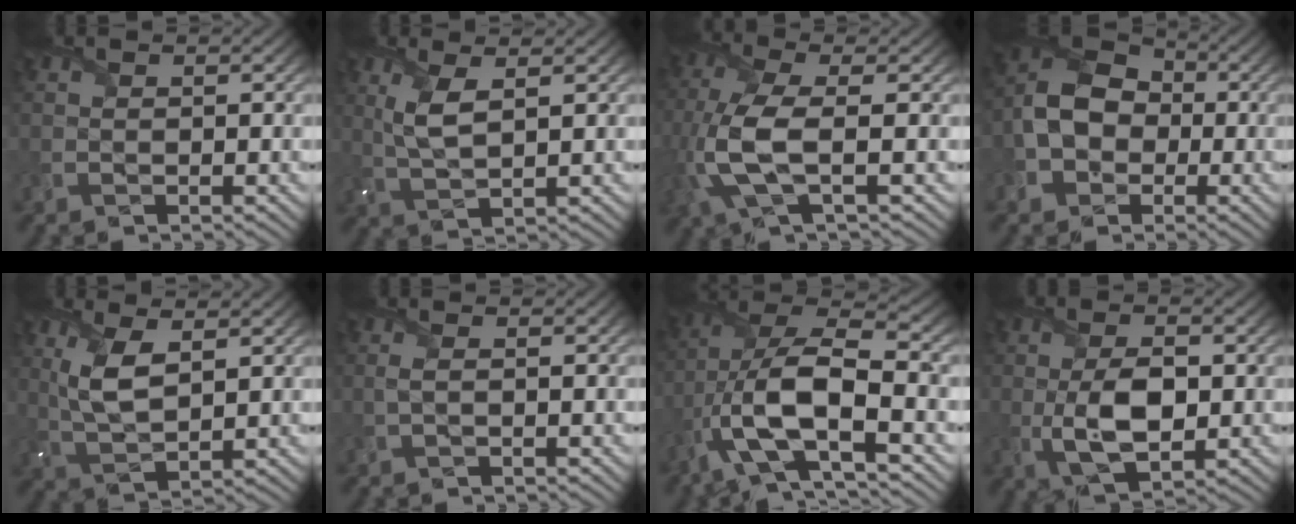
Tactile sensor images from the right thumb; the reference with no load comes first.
{"total": 4.3, "force": [1.6, 1.4, 3.7], "torque": [-0.095, -0.002, 0.034]}
{"total": 7.7, "force": [-1.2, 2.8, 7.1], "torque": [-0.183, 0.003, -0.030]}
{"total": 8.7, "force": [-1.6, 6.9, 5.0], "torque": [-0.105, -0.005, -0.043]}
{"total": 6.0, "force": [2.2, 2.5, 5.0], "torque": [-0.120, -0.004, 0.049]}
{"total": 1.2, "force": [0.0, 0.3, 1.1], "torque": [-0.026, 0.004, -0.003]}
{"total": 14.2, "force": [-4.9, 5.6, 12.1], "torque": [-0.272, -0.015, -0.091]}
{"total": 7.1, "force": [-0.7, 3.7, 6.0], "torque": [-0.126, -0.006, -0.013]}